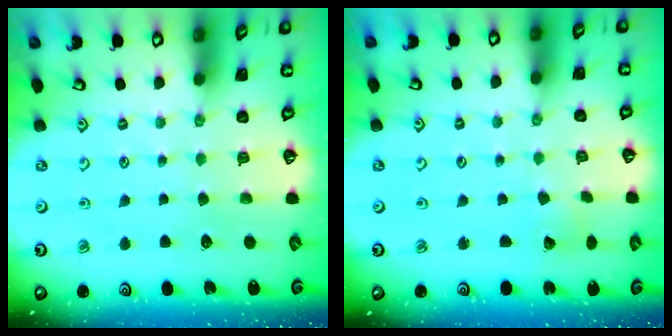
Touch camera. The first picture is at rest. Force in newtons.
{"total": 2.9, "press": 2.9, "slide": 0.2}